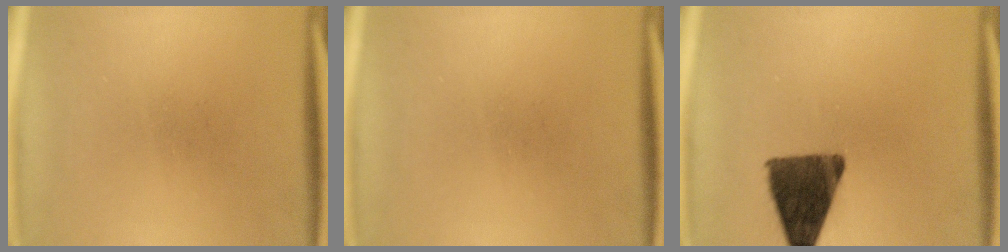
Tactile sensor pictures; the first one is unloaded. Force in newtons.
{"total": 0.0}
{"total": 12.4}